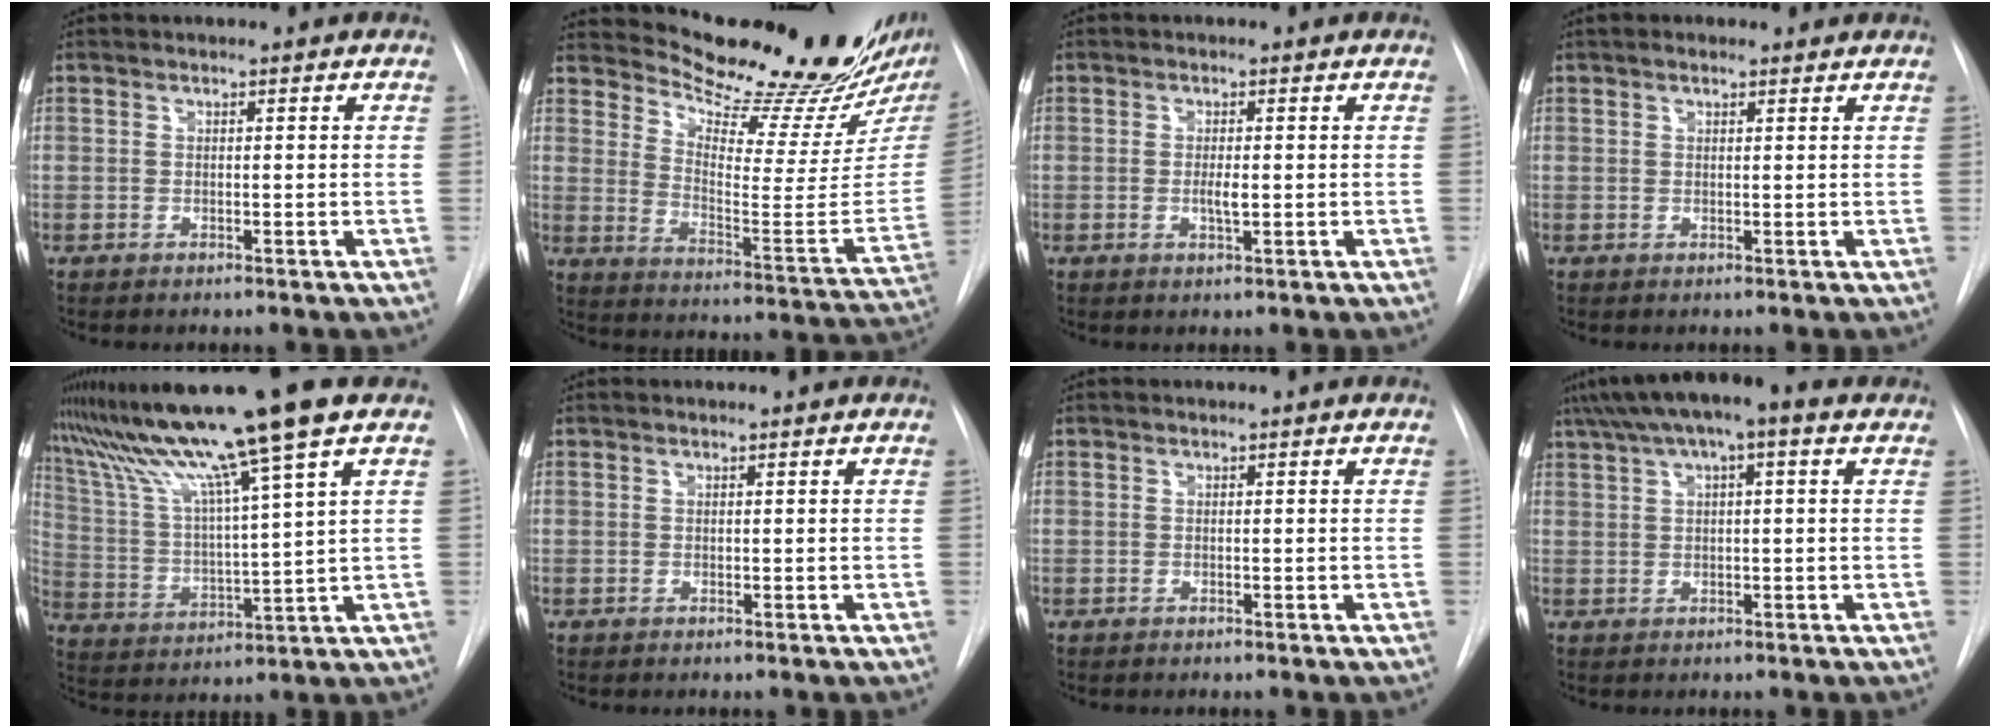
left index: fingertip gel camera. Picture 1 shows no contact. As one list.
[{"total": 22.3, "force": [19.7, 1.3, 10.3], "torque": [-0.157, -0.093, 0.271]}, {"total": 1.8, "force": [-0.1, 0.4, 1.8], "torque": [-0.035, -0.002, -0.002]}, {"total": 2.0, "force": [1.5, 0.8, 1.0], "torque": [-0.019, 0.017, 0.022]}, {"total": 16.0, "force": [11.7, -2.6, 10.7], "torque": [-0.186, -0.001, 0.206]}, {"total": 0.0}, {"total": 0.0}, {"total": 9.8, "force": [5.9, 2.0, 7.6], "torque": [-0.129, 0.049, 0.089]}]